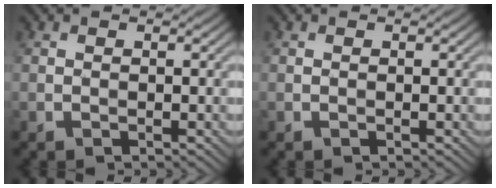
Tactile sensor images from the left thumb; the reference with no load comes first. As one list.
[{"total": 0.0}]